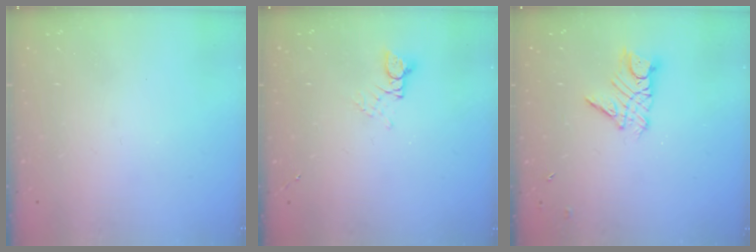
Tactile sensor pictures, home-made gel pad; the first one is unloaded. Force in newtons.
{"total": 2.4, "press": 2.4, "slide": 0.2}
{"total": 10.2, "press": 10.1, "slide": 0.9}